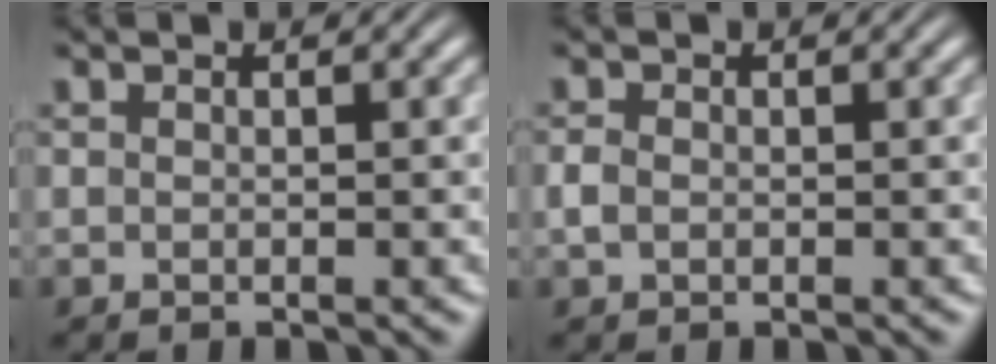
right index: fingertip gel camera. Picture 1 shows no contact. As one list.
[{"total": 1.0, "force": [-0.4, 0.7, 0.6], "torque": [-0.022, -0.006, -0.002]}]